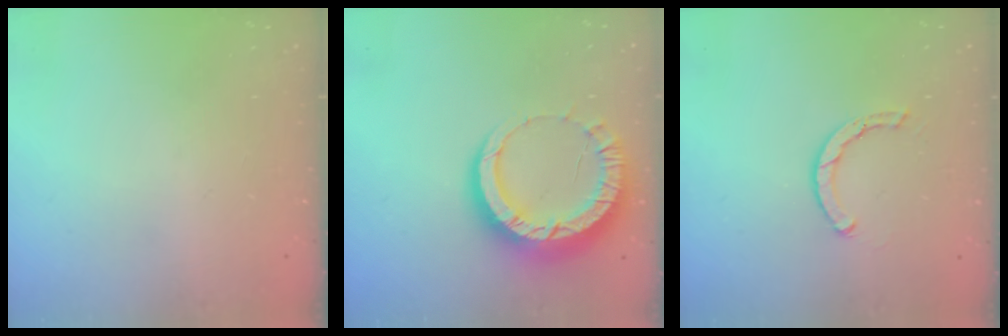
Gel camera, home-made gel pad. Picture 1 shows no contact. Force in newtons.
{"total": 12.8, "press": 12.8, "slide": 1.2}
{"total": 2.5, "press": 2.5, "slide": 0.1}